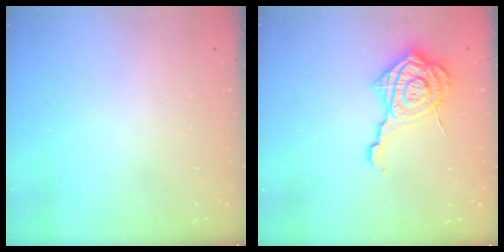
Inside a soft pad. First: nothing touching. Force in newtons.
{"total": 15.8, "press": 15.7, "slide": 1.1}